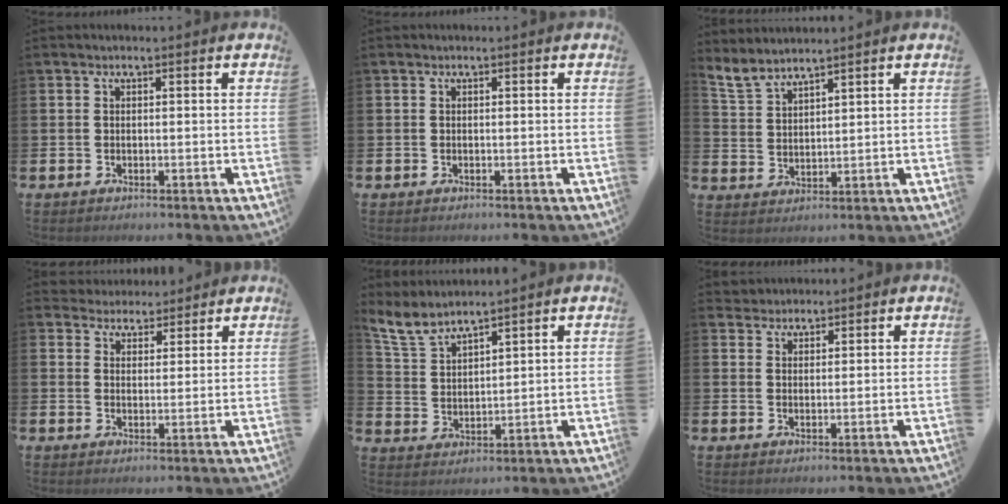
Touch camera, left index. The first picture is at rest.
{"total": 0.0}
{"total": 4.2, "force": [4.1, 0.4, 0.7], "torque": [-0.032, -0.019, 0.075]}
{"total": 3.9, "force": [3.7, 1.2, -0.4], "torque": [-0.006, -0.020, 0.067]}
{"total": 5.3, "force": [5.1, 0.6, 1.3], "torque": [-0.050, -0.023, 0.092]}
{"total": 2.6, "force": [2.5, 0.8, -0.5], "torque": [0.002, -0.003, 0.047]}